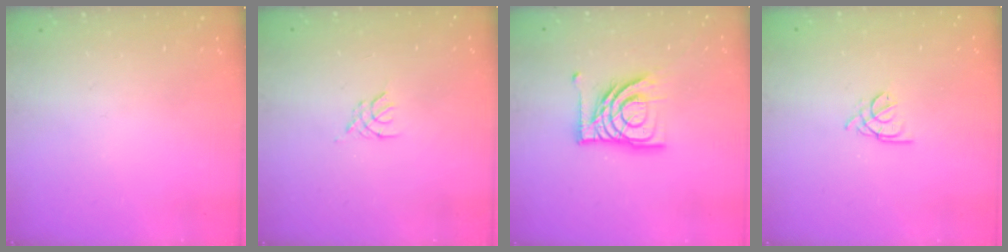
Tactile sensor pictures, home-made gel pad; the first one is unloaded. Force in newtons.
{"total": 2.6, "press": 2.5, "slide": 0.6}
{"total": 14.7, "press": 14.6, "slide": 1.7}
{"total": 1.8, "press": 1.7, "slide": 0.5}